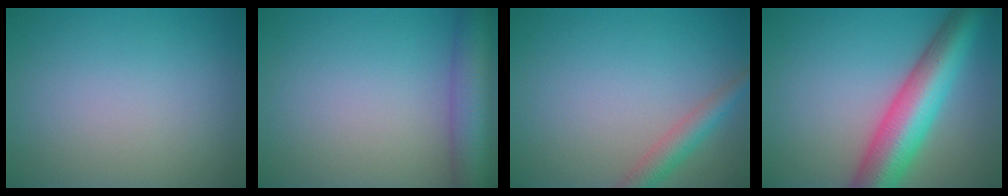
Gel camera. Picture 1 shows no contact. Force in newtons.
{"total": 6.9, "press": 6.9, "slide": 0.4}
{"total": 2.8, "press": 2.8, "slide": 0.2}
{"total": 9.0, "press": 9.0, "slide": 0.3}